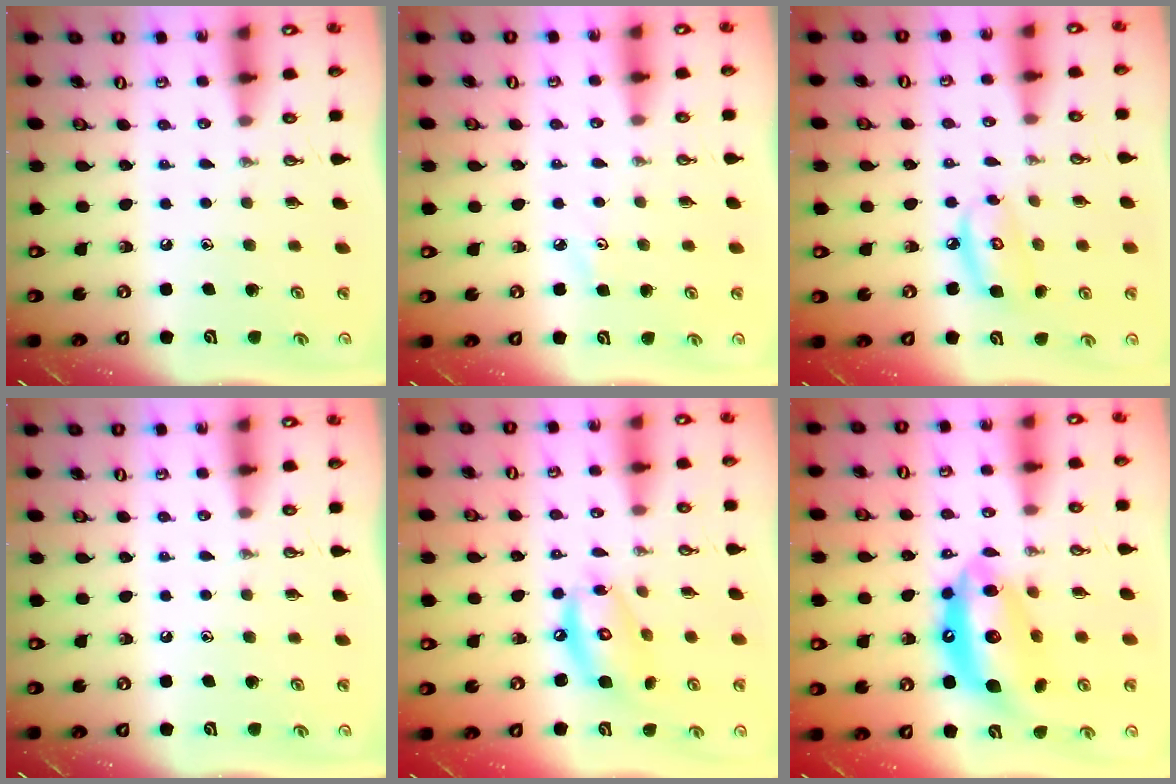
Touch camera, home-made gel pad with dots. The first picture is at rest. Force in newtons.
{"total": 2.8, "press": 2.8, "slide": 0.4}
{"total": 6.9, "press": 6.9, "slide": 0.4}
{"total": 0.0}
{"total": 11.5, "press": 11.5, "slide": 0.8}
{"total": 16.6, "press": 16.5, "slide": 1.6}